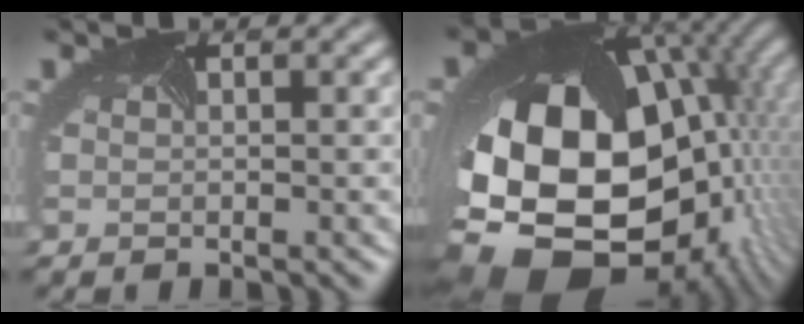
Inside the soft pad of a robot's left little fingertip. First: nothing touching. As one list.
[{"total": 20.5, "force": [-2.1, 14.6, 14.3], "torque": [-0.294, -0.063, -0.001]}]